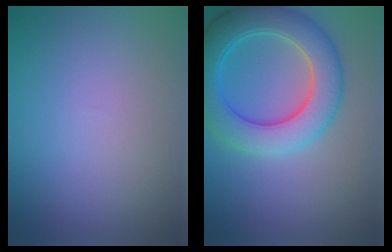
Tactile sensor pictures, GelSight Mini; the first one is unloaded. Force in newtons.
{"total": 7.4, "press": 7.4, "slide": 0.2}